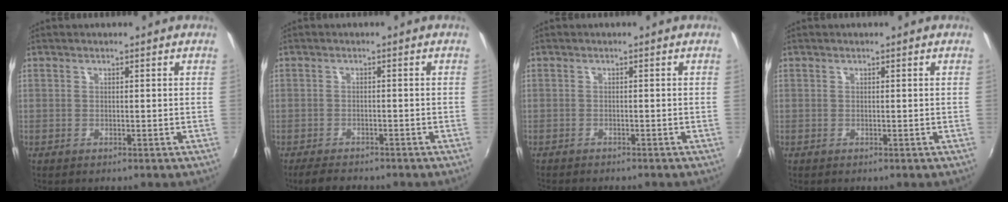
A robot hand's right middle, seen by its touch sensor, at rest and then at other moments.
{"total": 4.7, "force": [-4.0, 1.6, 1.9], "torque": [-0.051, -0.012, -0.067]}
{"total": 2.5, "force": [-2.3, 0.5, 0.8], "torque": [-0.025, -0.013, -0.038]}
{"total": 0.0}